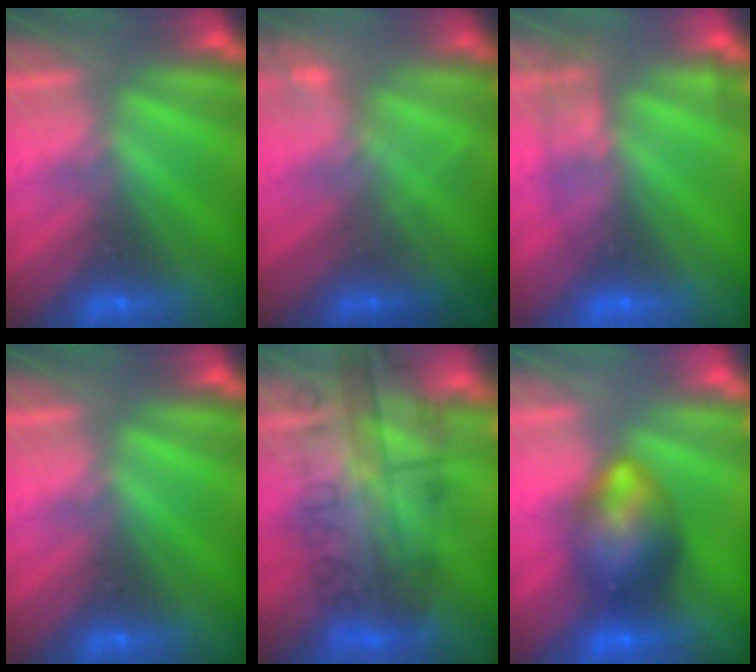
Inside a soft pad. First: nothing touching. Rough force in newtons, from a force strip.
{"total": 2.1}
{"total": 2.4}
{"total": 0.0}
{"total": 8.8}
{"total": 7.3}